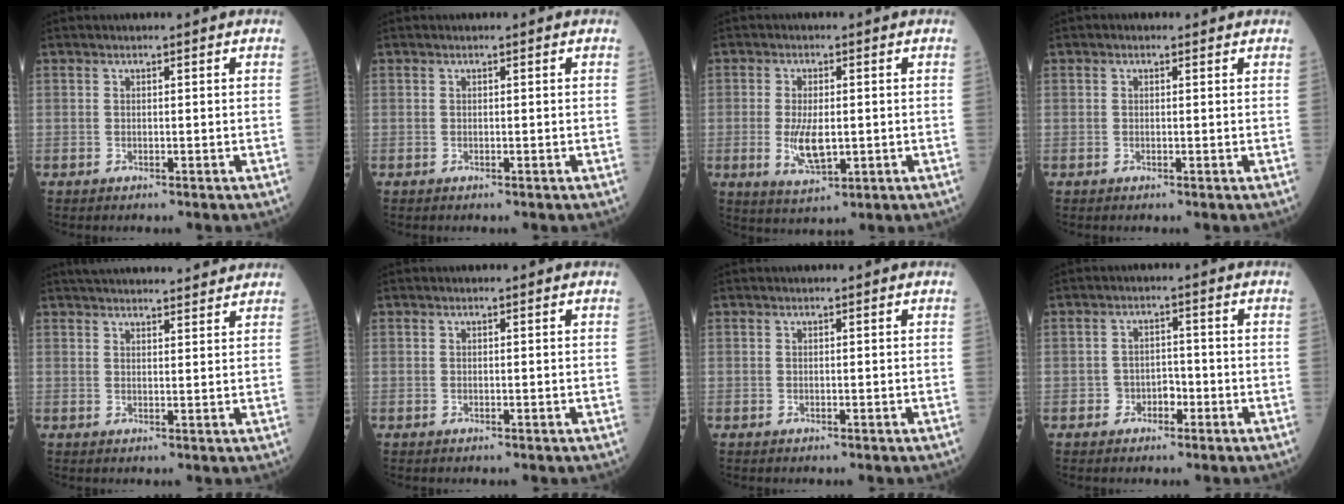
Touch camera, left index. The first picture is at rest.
{"total": 0.0}
{"total": 5.8, "force": [-0.7, 2.2, 5.3], "torque": [-0.107, -0.011, -0.007]}
{"total": 0.5, "force": [0.3, 0.4, 0.2], "torque": [-0.006, 0.001, 0.000]}
{"total": 14.2, "force": [13.3, 2.0, 4.6], "torque": [-0.060, 0.033, 0.179]}
{"total": 0.0}
{"total": 0.0}
{"total": 2.7, "force": [-1.4, 2.1, 1.1], "torque": [-0.007, 0.010, -0.024]}